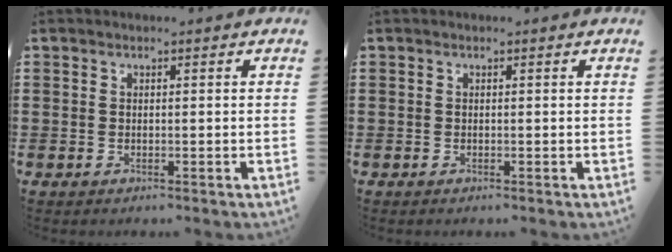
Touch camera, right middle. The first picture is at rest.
{"total": 0.0}